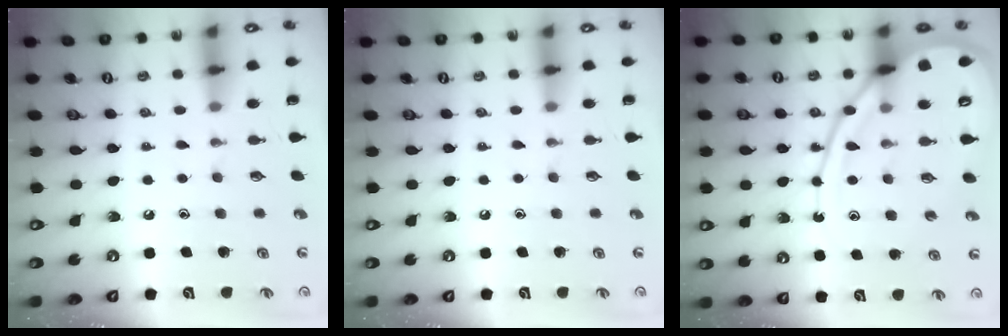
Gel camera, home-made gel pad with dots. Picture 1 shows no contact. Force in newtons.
{"total": 0.0}
{"total": 14.8, "press": 14.8, "slide": 1.1}